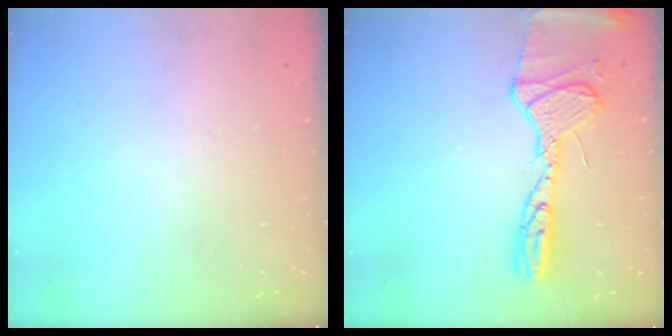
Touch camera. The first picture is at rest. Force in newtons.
{"total": 16.8, "press": 16.1, "slide": 4.6}